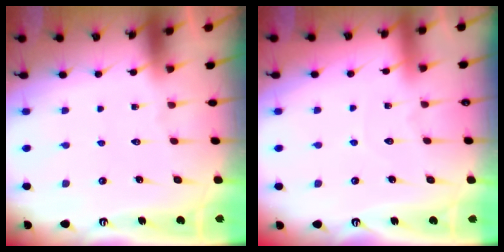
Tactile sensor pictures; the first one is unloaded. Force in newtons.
{"total": 3.2, "press": 3.2, "slide": 0.2}